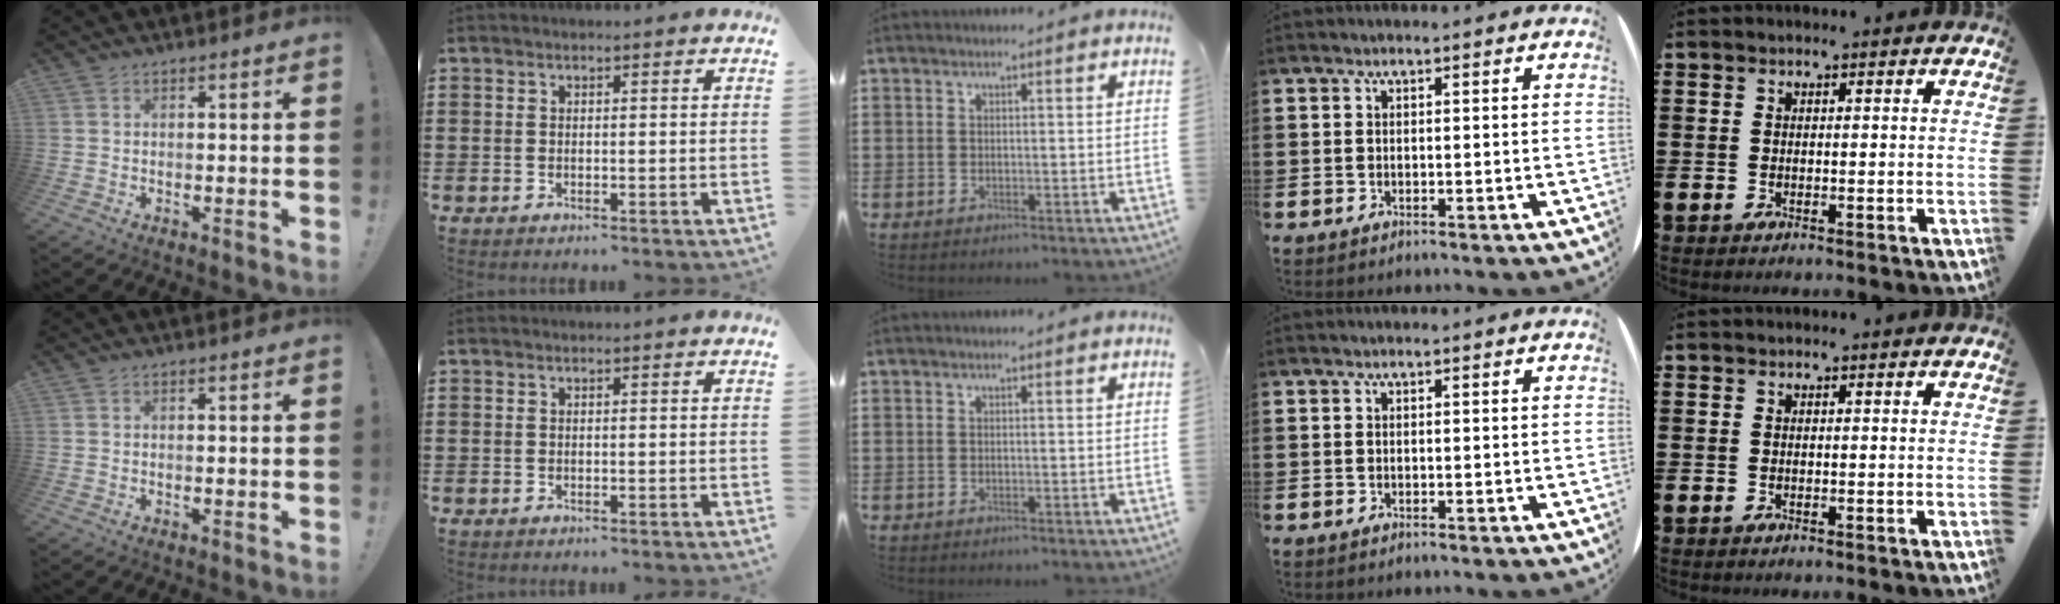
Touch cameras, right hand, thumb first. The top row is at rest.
{}